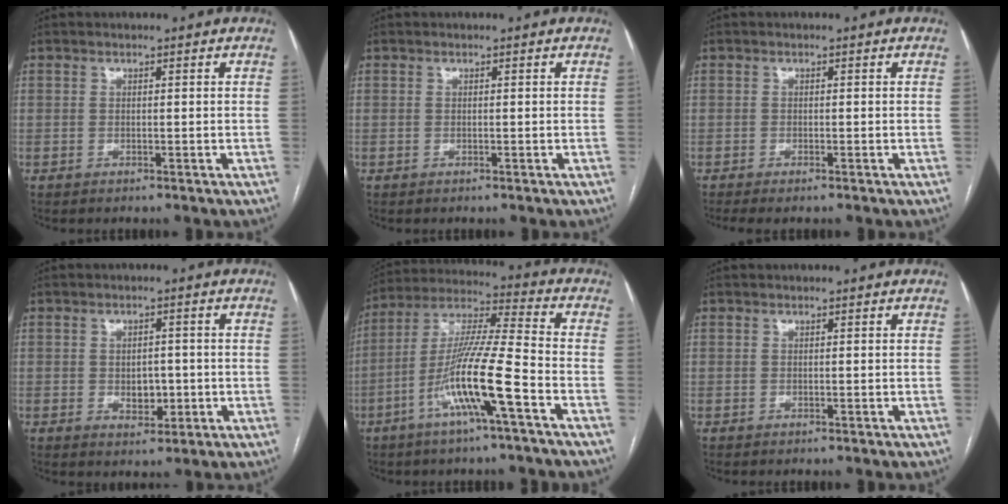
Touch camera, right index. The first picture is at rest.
{"total": 0.0}
{"total": 2.1, "force": [-1.6, 0.4, 1.3], "torque": [-0.018, -0.006, -0.023]}
{"total": 4.0, "force": [-0.7, 2.6, 3.0], "torque": [-0.040, 0.002, -0.001]}
{"total": 14.3, "force": [-5.7, -0.1, 13.1], "torque": [-0.257, 0.003, -0.110]}
{"total": 0.0}